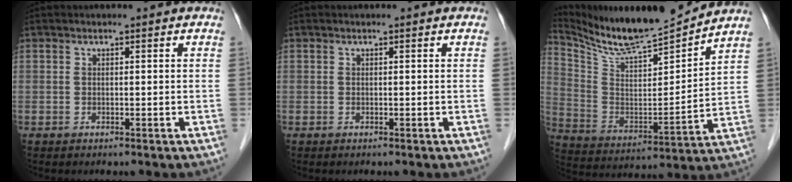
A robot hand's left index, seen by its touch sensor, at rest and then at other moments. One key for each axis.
{"total": 0.0}
{"total": 12.5, "fx": 11.9, "fy": -0.5, "fz": 3.6, "tx": -0.082, "ty": -0.016, "tz": 0.220}